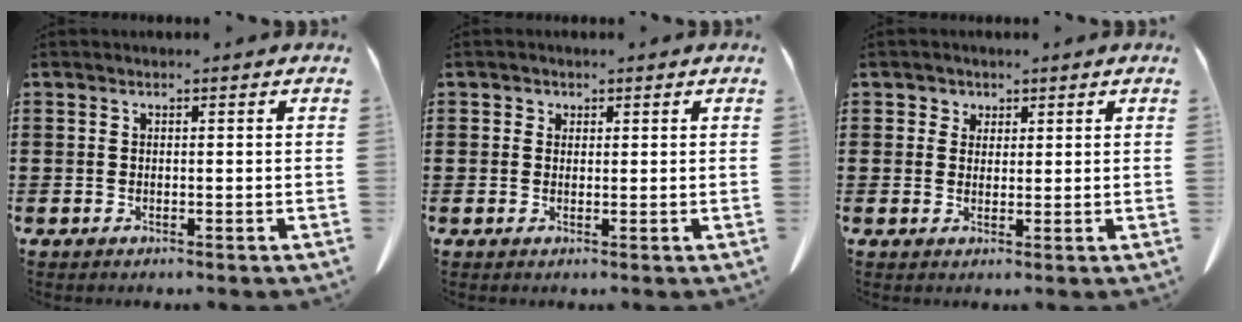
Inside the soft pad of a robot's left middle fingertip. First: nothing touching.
{"total": 0.9, "force": [0.5, 0.8, 0.1], "torque": [-0.004, 0.003, 0.010]}
{"total": 2.1, "force": [1.3, 1.6, 0.1], "torque": [-0.003, 0.005, 0.022]}